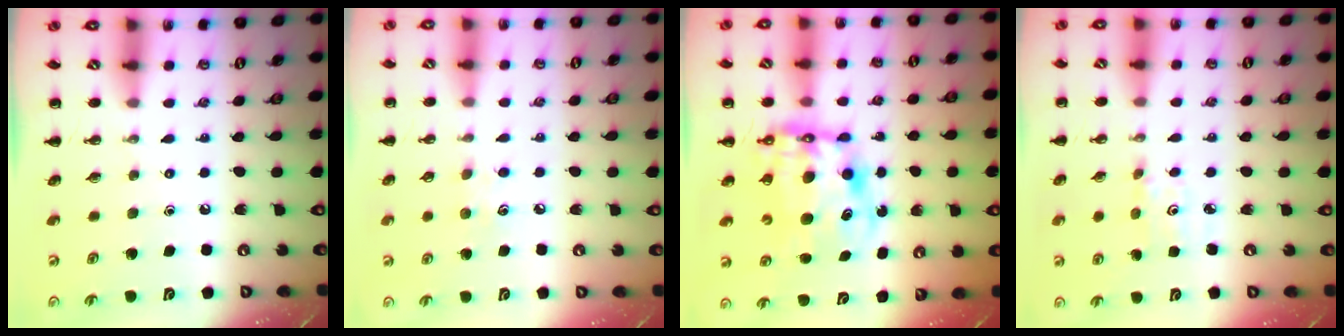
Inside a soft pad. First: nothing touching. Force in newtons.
{"total": 5.4, "press": 5.2, "slide": 1.3}
{"total": 11.1, "press": 10.7, "slide": 3.0}
{"total": 2.4, "press": 2.3, "slide": 0.8}